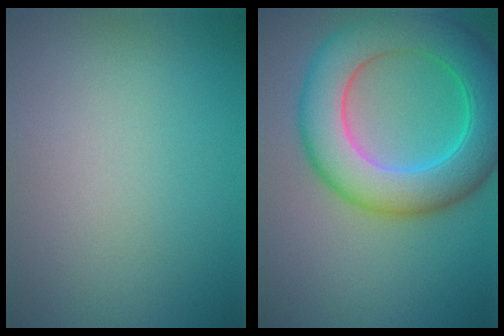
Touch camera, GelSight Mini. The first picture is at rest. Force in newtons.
{"total": 10.1, "press": 10.1, "slide": 0.1}